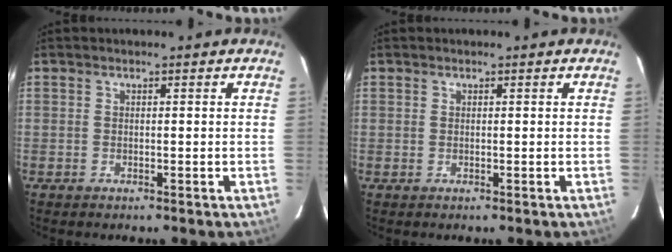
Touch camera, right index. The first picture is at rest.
{"total": 0.6, "force": [0.0, 0.5, -0.1], "torque": [0.004, 0.003, -0.001]}